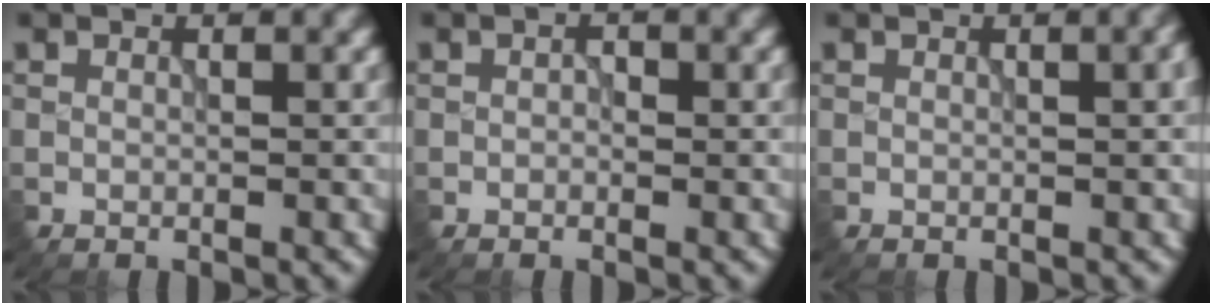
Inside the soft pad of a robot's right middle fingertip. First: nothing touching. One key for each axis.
{"total": 0.7, "fx": 0.1, "fy": 0.6, "fz": 0.4, "tx": -0.002, "ty": -0.002, "tz": -0.001}
{"total": 1.5, "fx": 0.2, "fy": 0.5, "fz": 1.4, "tx": -0.009, "ty": -0.001, "tz": 0.008}